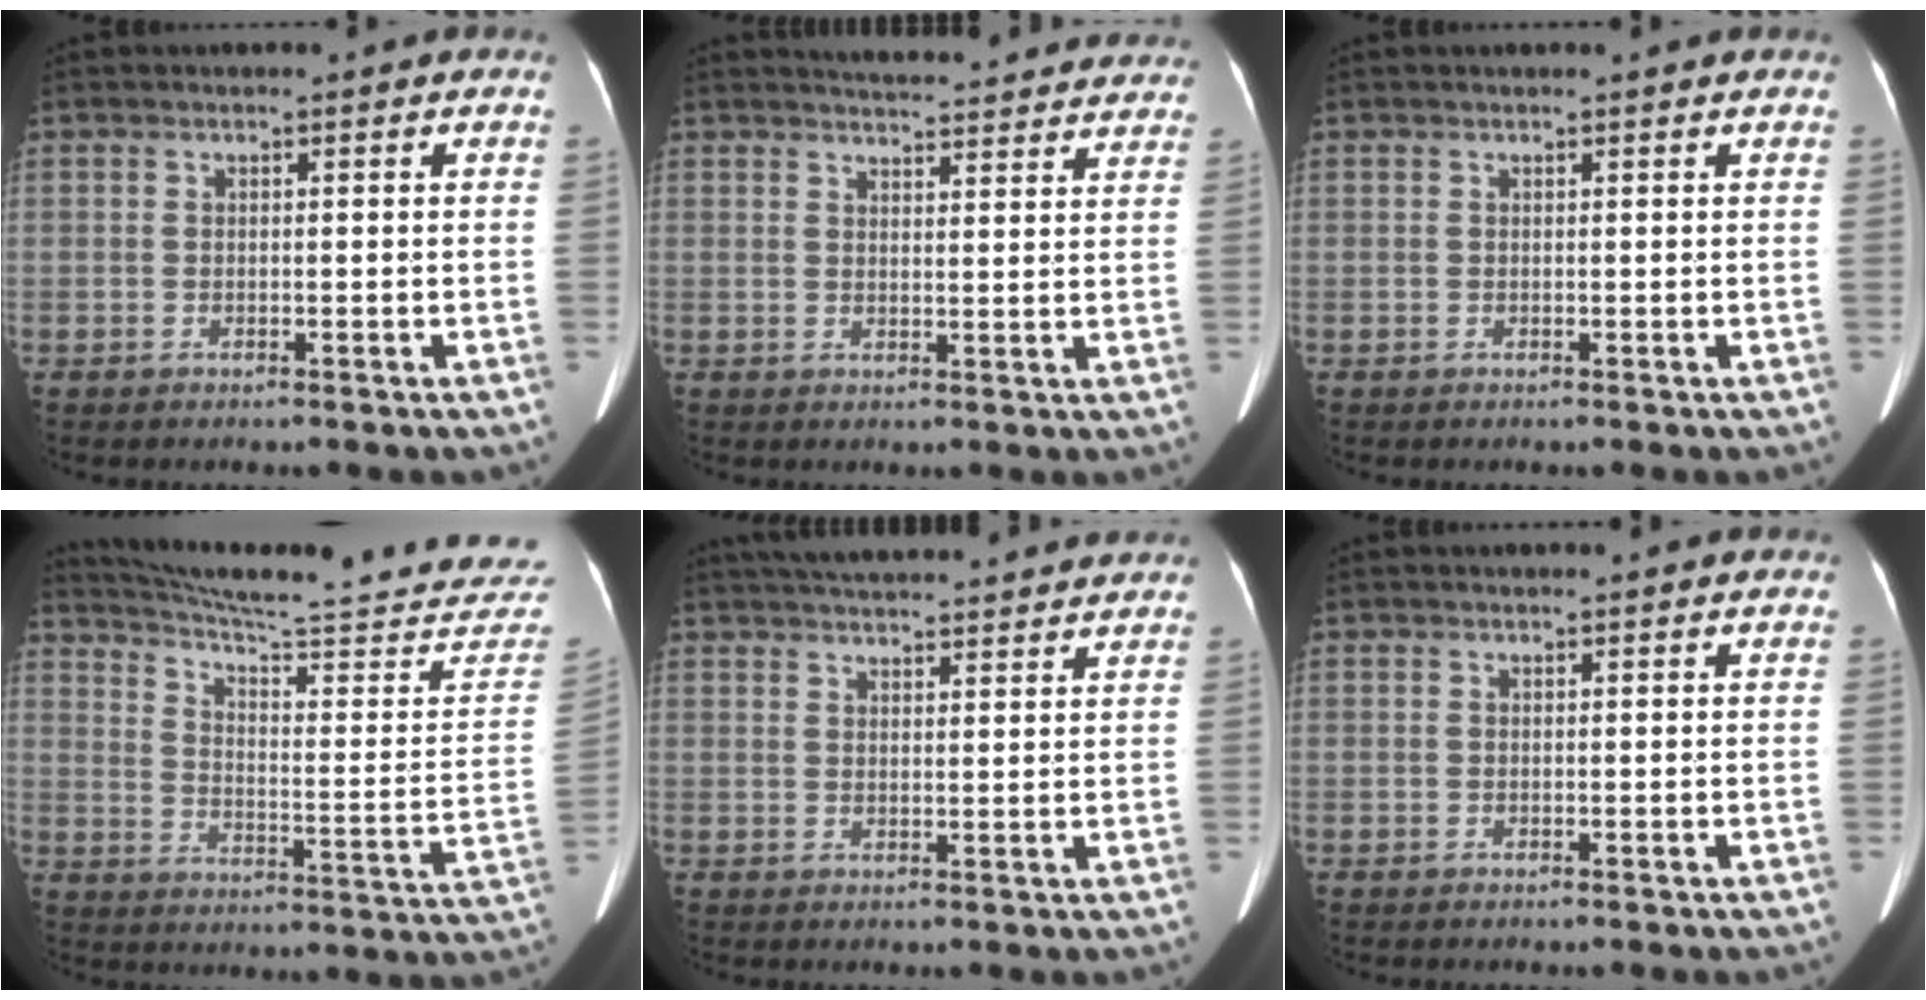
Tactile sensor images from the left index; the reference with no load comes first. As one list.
[{"total": 16.3, "force": [15.5, 2.9, 4.1], "torque": [-0.041, -0.001, 0.177]}, {"total": 1.4, "force": [1.4, 0.1, 0.5], "torque": [-0.010, 0.015, 0.017]}, {"total": 31.4, "force": [29.2, 1.4, 11.5], "torque": [-0.175, -0.123, 0.366]}, {"total": 16.2, "force": [14.8, 2.2, 6.1], "torque": [-0.098, 0.042, 0.206]}, {"total": 2.1, "force": [1.9, 0.2, 0.7], "torque": [-0.011, 0.018, 0.022]}]